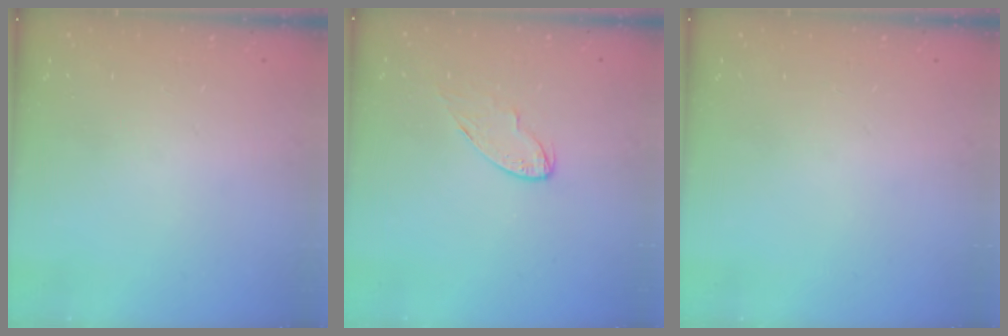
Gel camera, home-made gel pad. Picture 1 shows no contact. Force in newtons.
{"total": 4.9, "press": 4.9, "slide": 0.6}
{"total": 0.0}